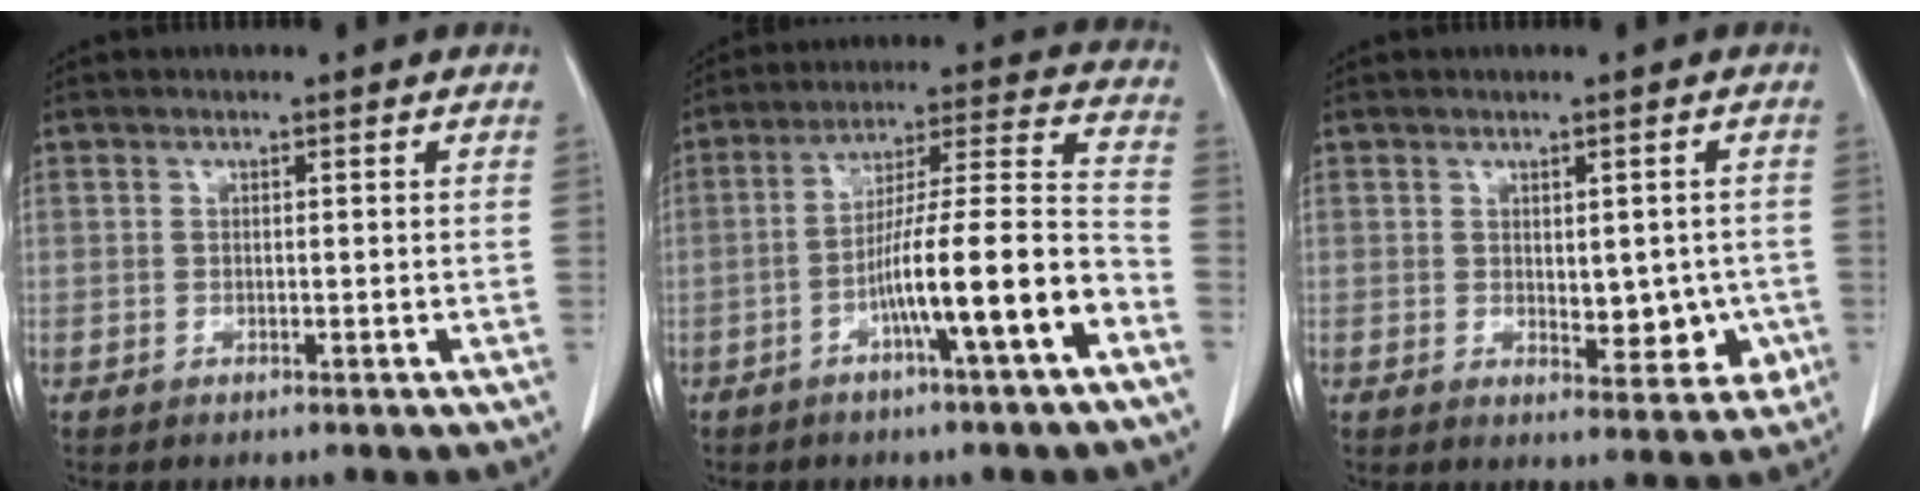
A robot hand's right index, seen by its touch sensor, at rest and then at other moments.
{"total": 13.2, "force": [-5.6, 0.1, 12.0], "torque": [-0.198, 0.014, -0.092]}
{"total": 6.1, "force": [-0.6, 3.3, 5.1], "torque": [-0.052, -0.001, 0.003]}